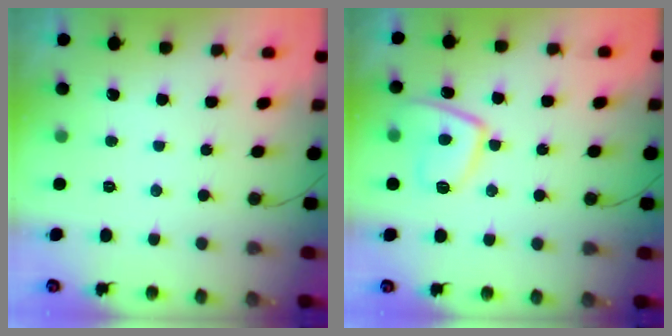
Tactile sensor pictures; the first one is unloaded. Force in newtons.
{"total": 10.7, "press": 10.6, "slide": 1.2}